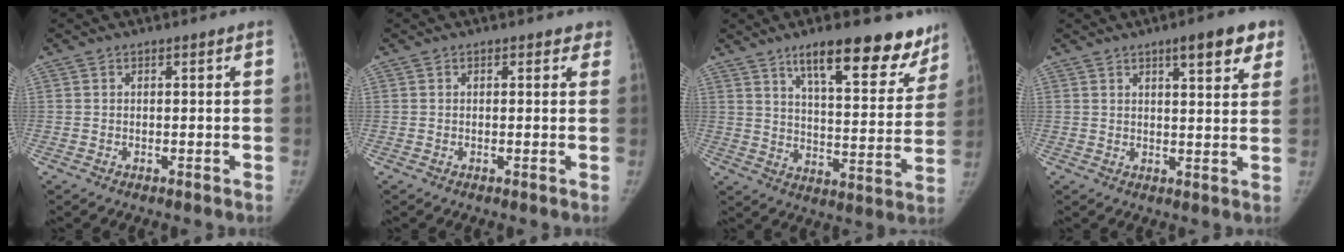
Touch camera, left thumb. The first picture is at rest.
{"total": 2.1, "force": [1.5, 1.2, 0.8], "torque": [0.021, 0.000, 0.007]}
{"total": 19.2, "force": [13.4, 6.2, 12.3], "torque": [-0.110, -0.066, 0.195]}
{"total": 8.5, "force": [5.1, 2.3, 6.4], "torque": [-0.062, -0.019, 0.064]}